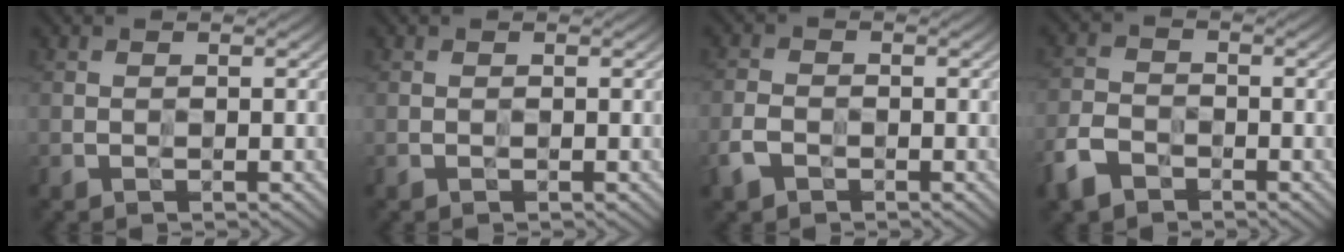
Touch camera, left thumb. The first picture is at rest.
{"total": 0.0}
{"total": 3.8, "force": [-2.5, 2.4, 1.7], "torque": [-0.032, -0.009, -0.054]}
{"total": 5.3, "force": [-4.0, 3.2, 1.7], "torque": [-0.038, -0.008, -0.084]}